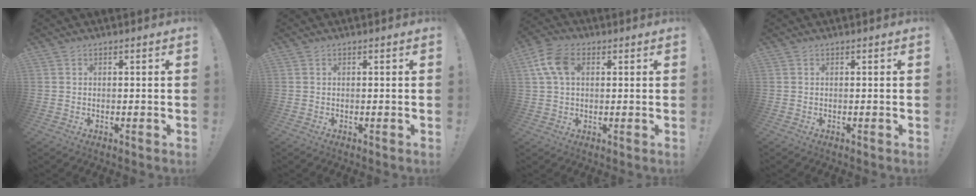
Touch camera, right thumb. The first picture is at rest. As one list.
[{"total": 0.0}, {"total": 9.9, "force": [2.8, 6.5, 6.9], "torque": [-0.139, 0.010, 0.057]}, {"total": 0.0}]